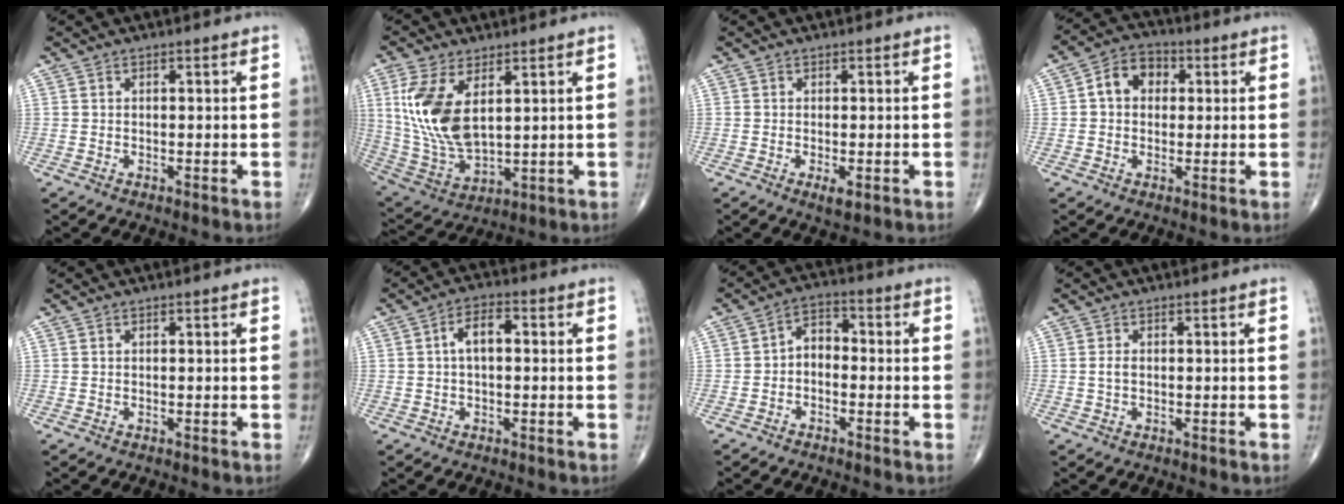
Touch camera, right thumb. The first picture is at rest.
{"total": 14.6, "force": [4.1, 7.4, 11.8], "torque": [-0.245, -0.018, 0.098]}
{"total": 2.2, "force": [-0.8, 0.8, 1.9], "torque": [-0.034, -0.005, -0.011]}
{"total": 7.3, "force": [1.2, 5.6, 4.4], "torque": [-0.055, 0.018, 0.010]}
{"total": 0.0}
{"total": 5.3, "force": [0.6, 2.8, 4.5], "torque": [-0.078, 0.018, 0.003]}
{"total": 4.9, "force": [-1.0, 3.4, 3.4], "torque": [-0.043, 0.028, -0.031]}
{"total": 1.3, "force": [-0.1, 0.8, 1.0], "torque": [-0.022, 0.001, -0.001]}